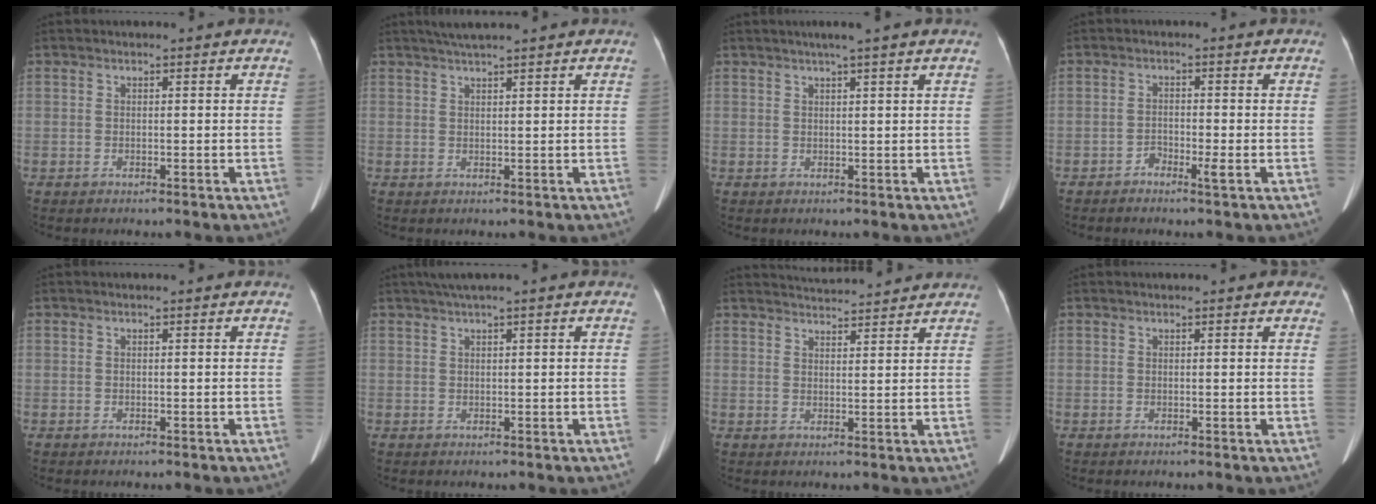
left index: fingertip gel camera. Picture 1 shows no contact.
{"total": 4.0, "force": [3.4, -0.2, 2.2], "torque": [-0.033, 0.024, 0.060]}
{"total": 3.0, "force": [2.2, -0.6, 2.0], "torque": [-0.032, 0.012, 0.034]}
{"total": 1.8, "force": [-1.2, 0.2, 1.3], "torque": [-0.025, 0.001, -0.026]}
{"total": 0.0}
{"total": 2.2, "force": [1.4, 0.0, 1.7], "torque": [-0.038, 0.021, 0.033]}
{"total": 7.9, "force": [7.7, 0.3, 1.5], "torque": [-0.029, 0.025, 0.104]}
{"total": 1.8, "force": [1.4, 0.7, 0.9], "torque": [-0.003, 0.011, 0.005]}